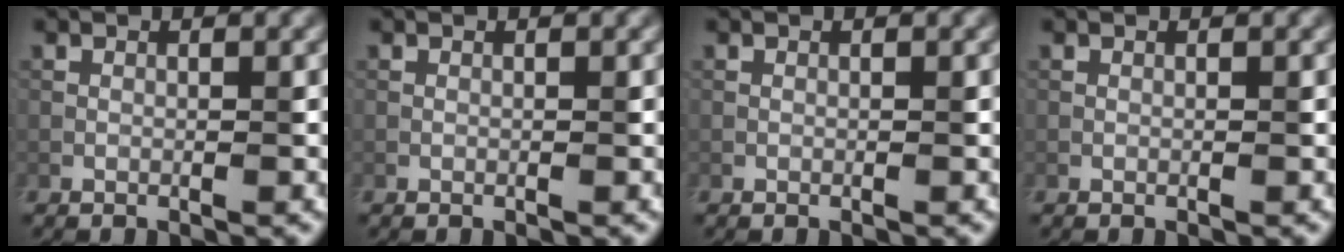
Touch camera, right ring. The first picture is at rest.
{"total": 0.0}
{"total": 0.0}
{"total": 0.0}